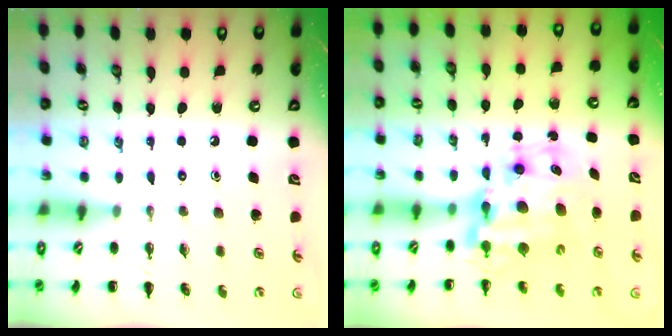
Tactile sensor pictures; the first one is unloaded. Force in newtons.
{"total": 10.3, "press": 10.0, "slide": 2.8}